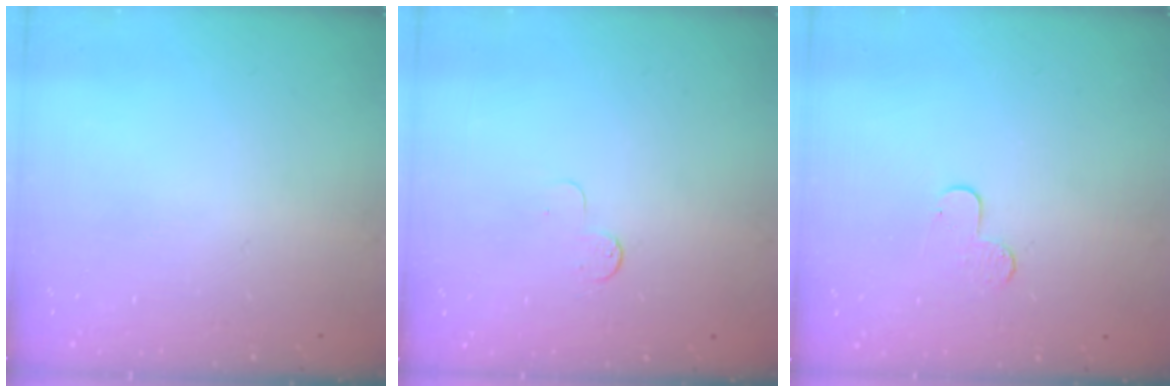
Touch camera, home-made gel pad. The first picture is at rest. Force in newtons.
{"total": 4.1, "press": 4.0, "slide": 0.4}
{"total": 5.5, "press": 5.5, "slide": 0.5}